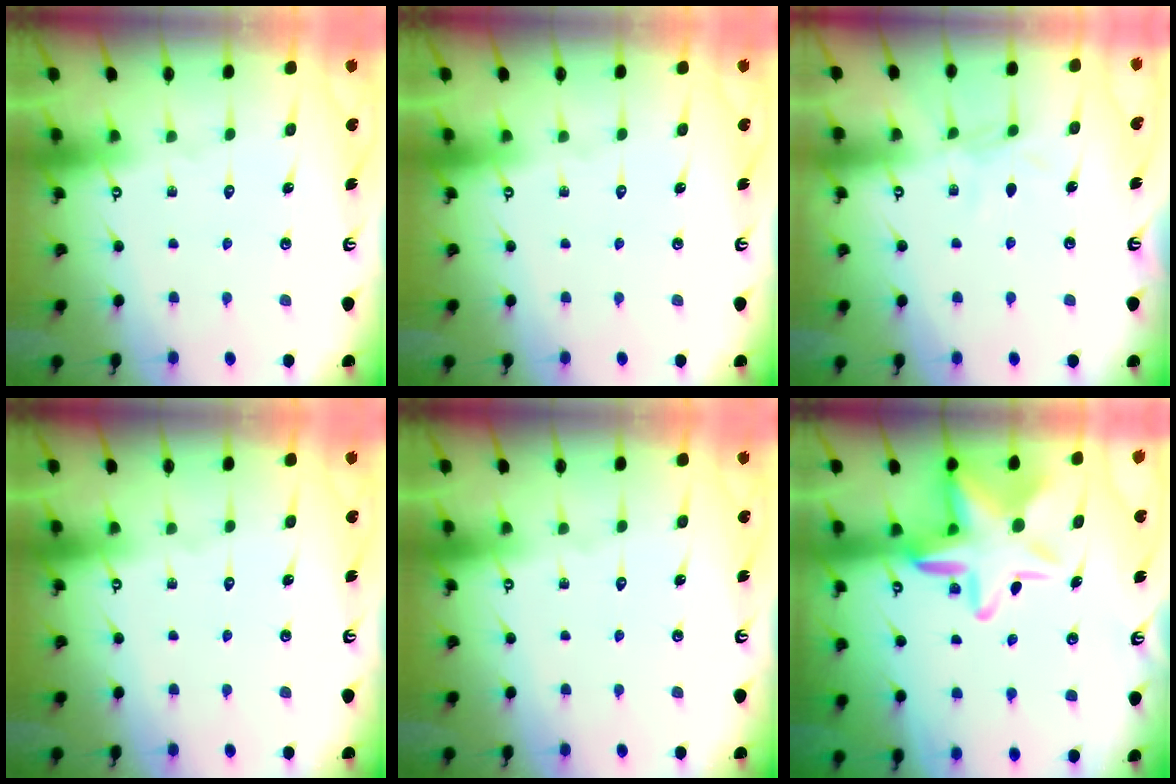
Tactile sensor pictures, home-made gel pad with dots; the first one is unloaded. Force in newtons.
{"total": 0.0}
{"total": 4.7, "press": 4.7, "slide": 0.2}
{"total": 0.0}
{"total": 0.0}
{"total": 15.9, "press": 15.8, "slide": 2.4}